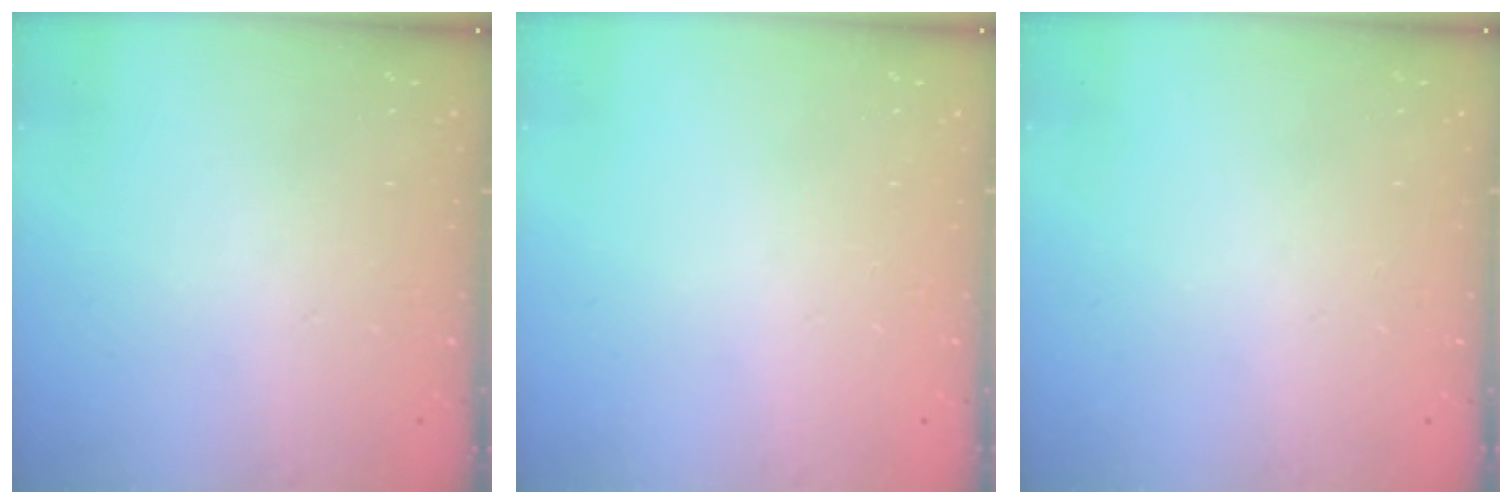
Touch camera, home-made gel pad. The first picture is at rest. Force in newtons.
{"total": 0.0}
{"total": 0.0}